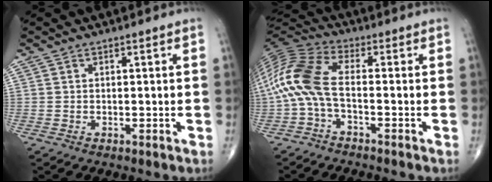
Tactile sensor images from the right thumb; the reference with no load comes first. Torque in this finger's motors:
{"motor_torque": [0.85, 1.51, 1.62, -0.14, 0.22]}